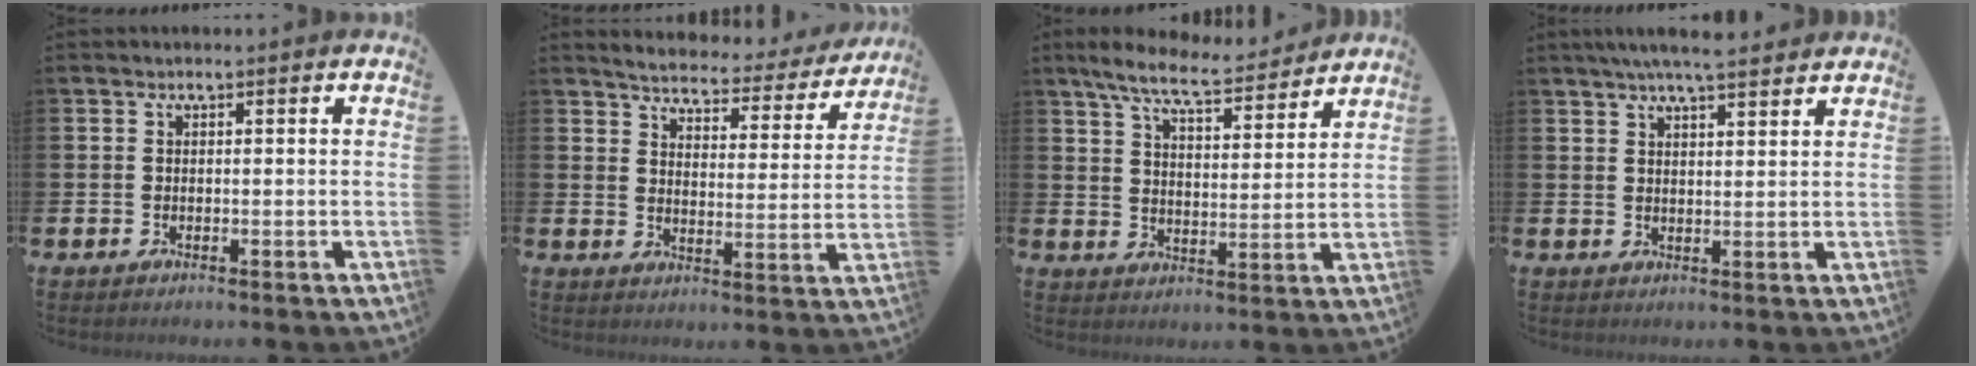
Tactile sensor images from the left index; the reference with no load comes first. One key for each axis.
{"total": 4.2, "fx": 4.0, "fy": 0.8, "fz": 0.8, "tx": -0.036, "ty": -0.036, "tz": 0.062}
{"total": 8.1, "fx": 7.4, "fy": 1.0, "fz": 3.1, "tx": -0.085, "ty": -0.039, "tz": 0.131}
{"total": 5.3, "fx": 5.0, "fy": 0.3, "fz": 1.9, "tx": -0.040, "ty": -0.018, "tz": 0.088}